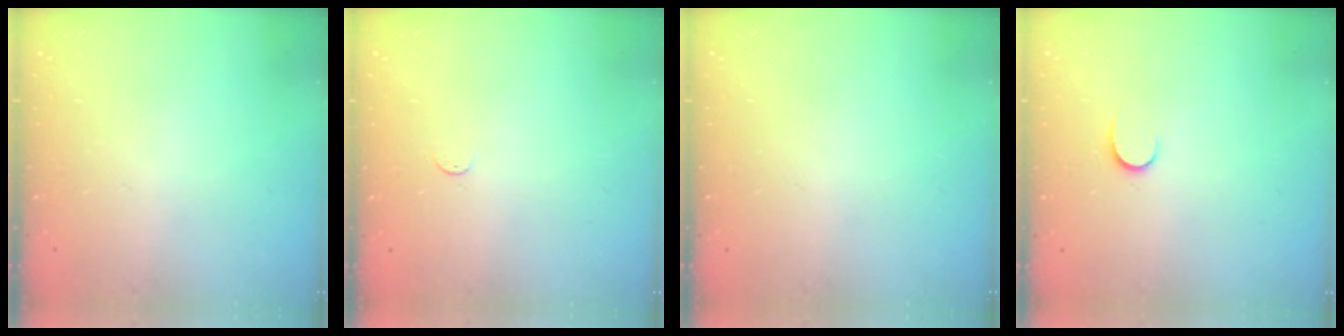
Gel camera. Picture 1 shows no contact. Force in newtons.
{"total": 2.7, "press": 2.7, "slide": 0.4}
{"total": 0.0}
{"total": 5.7, "press": 5.7, "slide": 0.5}